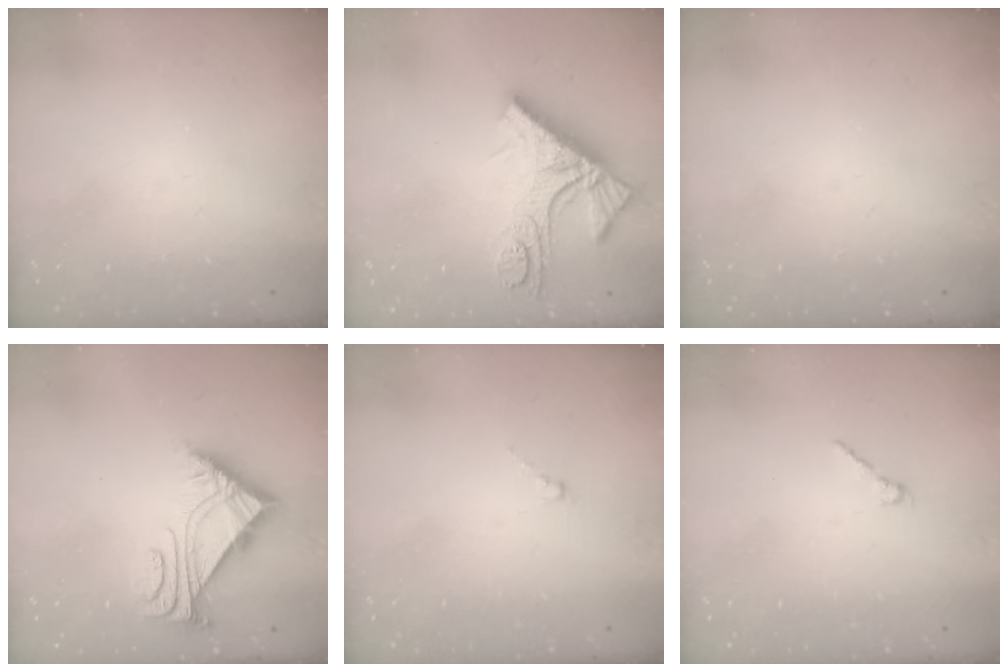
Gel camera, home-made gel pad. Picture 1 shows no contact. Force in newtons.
{"total": 12.1, "press": 12.0, "slide": 1.1}
{"total": 0.0}
{"total": 4.9, "press": 4.8, "slide": 0.7}
{"total": 0.8, "press": 0.7, "slide": 0.5}
{"total": 2.1, "press": 2.0, "slide": 0.7}